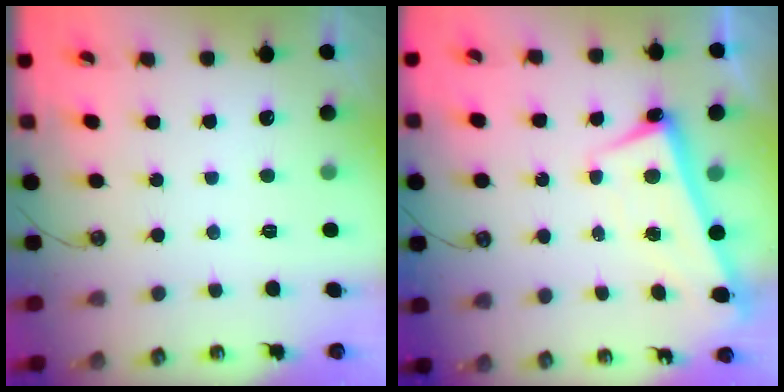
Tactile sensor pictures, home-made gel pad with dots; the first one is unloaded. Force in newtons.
{"total": 2.6, "press": 2.4, "slide": 0.8}